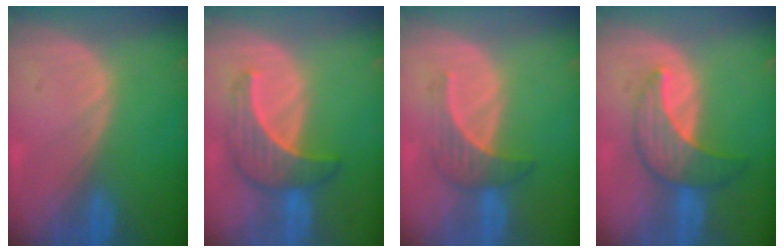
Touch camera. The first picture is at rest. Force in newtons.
{"total": 6.6, "press": 6.5, "slide": 0.9}
{"total": 4.1, "press": 4.0, "slide": 0.8}
{"total": 7.0, "press": 6.9, "slide": 1.5}